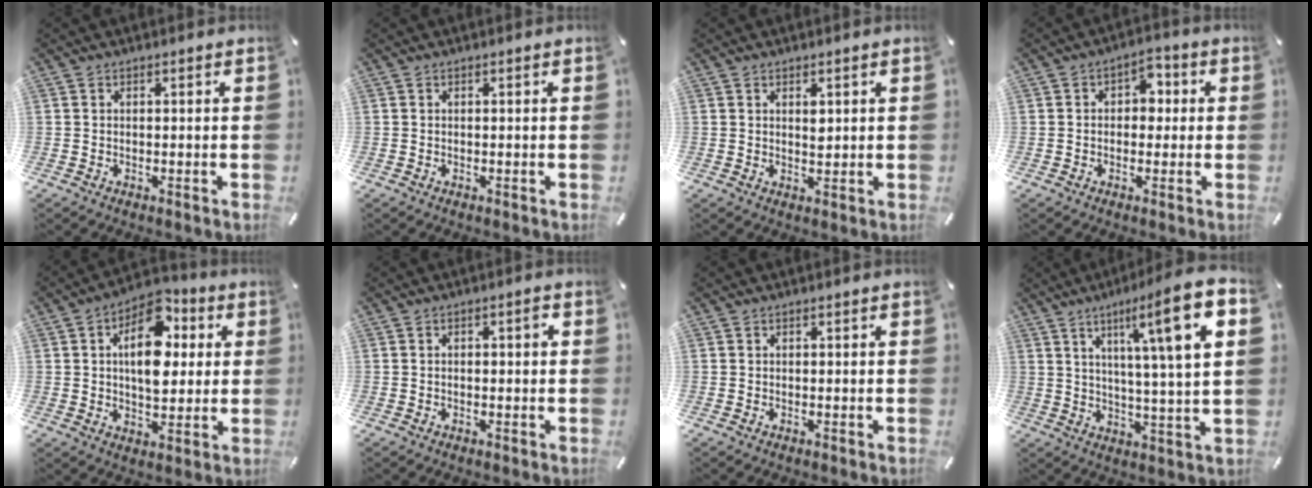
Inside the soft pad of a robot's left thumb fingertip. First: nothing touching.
{"total": 0.0}
{"total": 2.0, "force": [1.0, 1.1, 1.4], "torque": [-0.021, -0.002, 0.016]}
{"total": 4.8, "force": [-0.3, 3.6, 3.1], "torque": [-0.030, 0.004, -0.015]}
{"total": 14.3, "force": [3.5, 9.3, 10.3], "torque": [-0.154, -0.007, 0.059]}
{"total": 2.1, "force": [0.0, 0.8, 1.9], "torque": [-0.038, 0.009, -0.004]}
{"total": 0.0}
{"total": 15.7, "force": [6.6, 1.6, 14.1], "torque": [-0.220, -0.029, 0.088]}